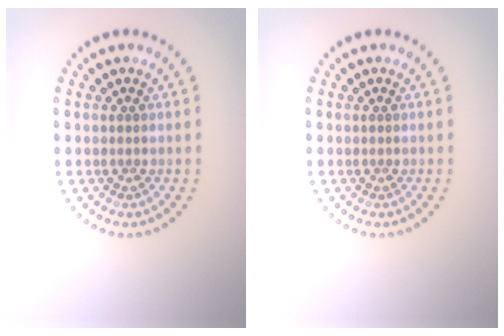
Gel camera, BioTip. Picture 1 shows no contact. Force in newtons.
{"total": 0.0}